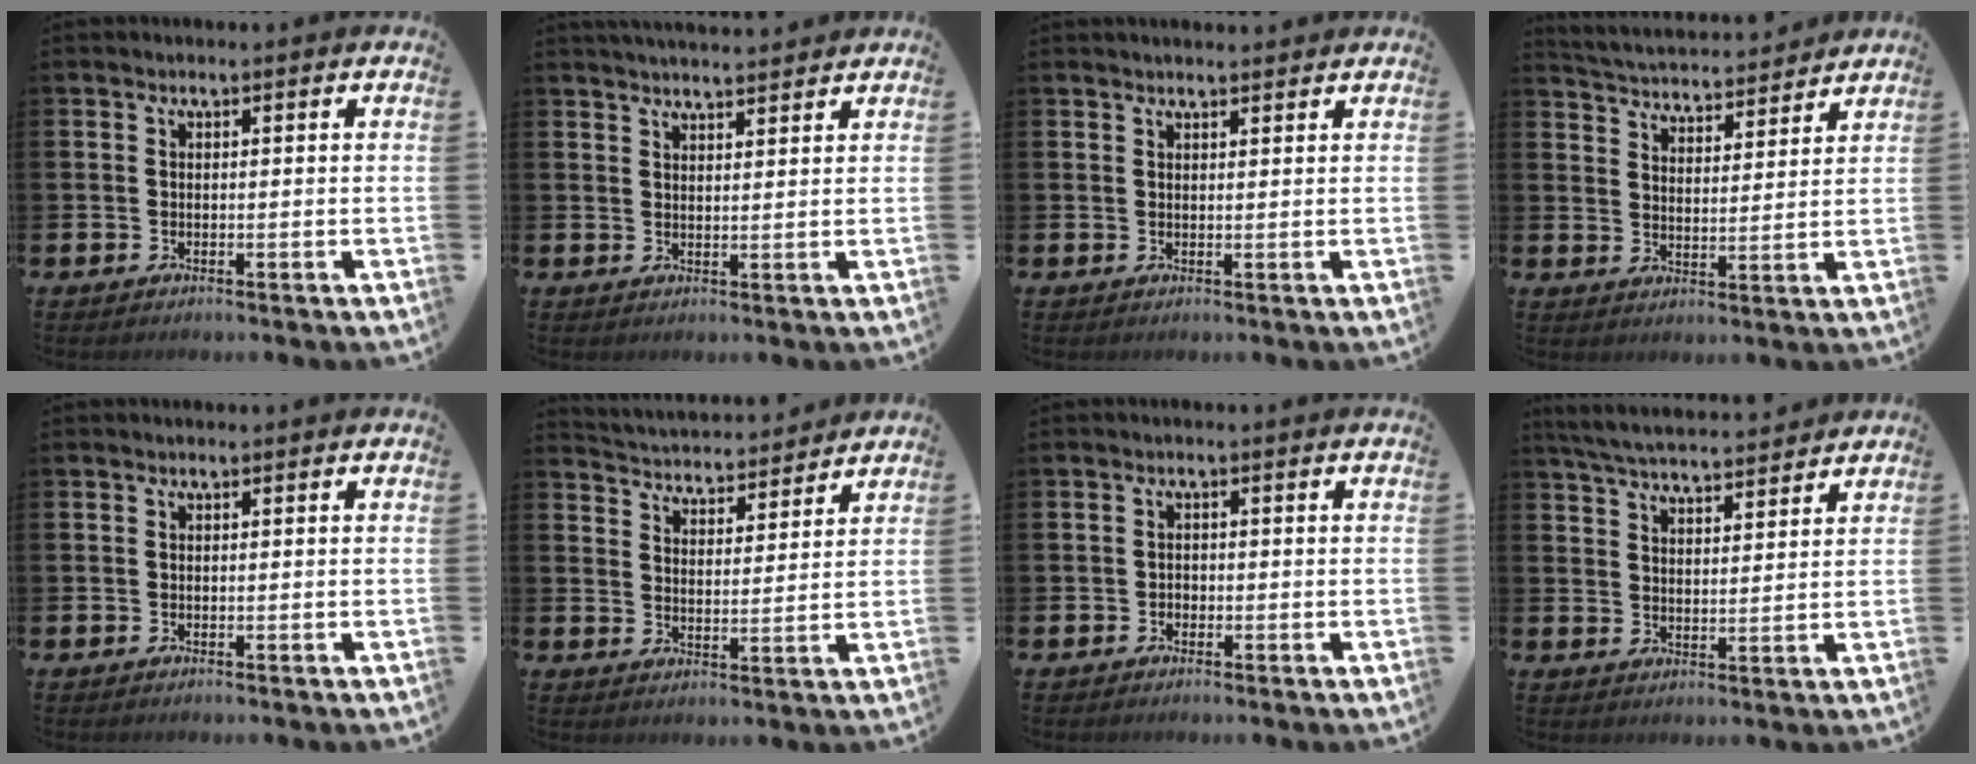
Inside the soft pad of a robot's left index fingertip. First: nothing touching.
{"total": 3.0, "force": [3.0, 0.0, 0.2], "torque": [-0.007, -0.014, 0.055]}
{"total": 1.5, "force": [1.5, 0.1, 0.2], "torque": [0.004, -0.006, 0.026]}
{"total": 4.5, "force": [4.4, 0.8, -0.1], "torque": [-0.022, -0.038, 0.075]}
{"total": 0.0}
{"total": 4.4, "force": [4.3, 0.8, -0.3], "torque": [-0.009, -0.038, 0.071]}
{"total": 1.1, "force": [-0.6, 0.8, 0.2], "torque": [0.000, 0.001, -0.015]}
{"total": 5.6, "force": [5.5, 0.5, 0.9], "torque": [-0.038, -0.030, 0.098]}